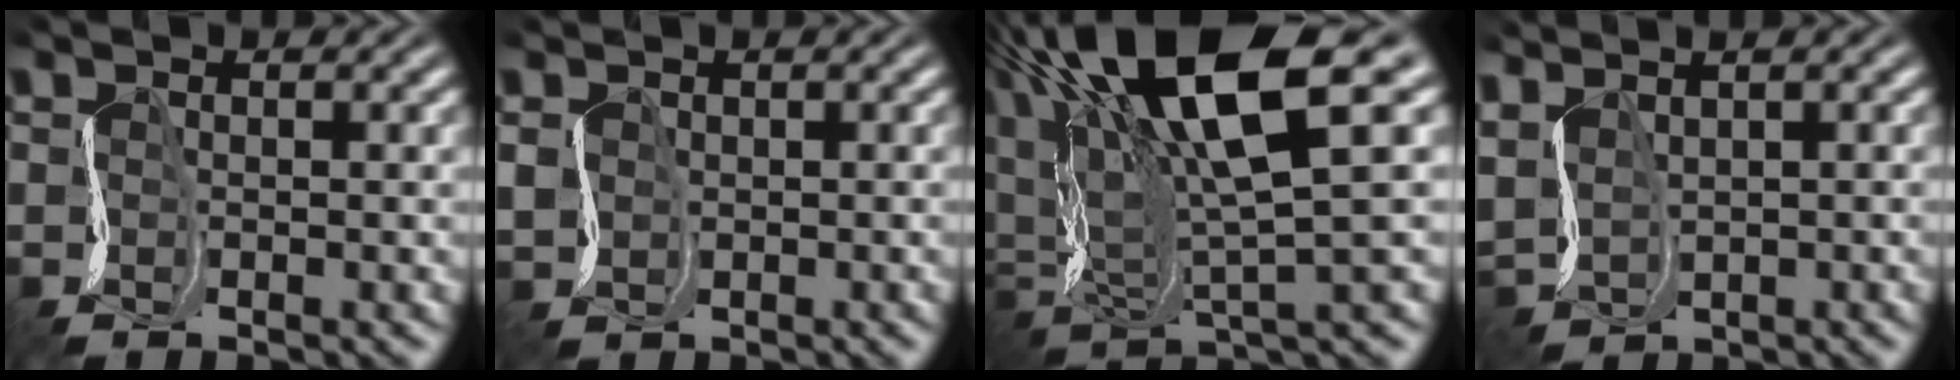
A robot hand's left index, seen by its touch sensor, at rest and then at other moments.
{"total": 1.3, "force": [0.1, 1.3, -0.3], "torque": [-0.001, 0.000, 0.005]}
{"total": 13.0, "force": [5.8, 3.3, 11.1], "torque": [-0.206, 0.021, 0.108]}
{"total": 4.2, "force": [2.2, 2.8, 2.2], "torque": [-0.080, 0.016, 0.056]}